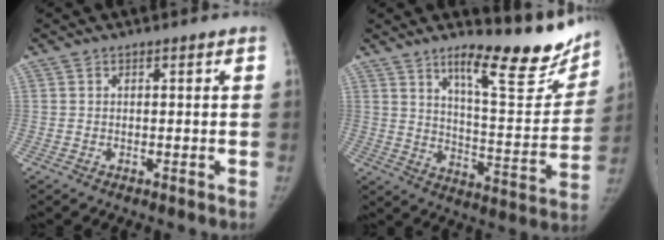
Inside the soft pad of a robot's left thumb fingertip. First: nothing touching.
{"total": 19.8, "force": [14.7, 5.2, 12.3], "torque": [-0.123, -0.109, 0.214]}